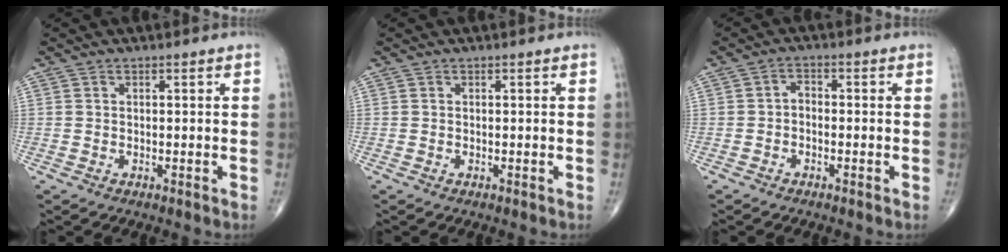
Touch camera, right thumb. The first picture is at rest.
{"total": 0.0}
{"total": 2.0, "force": [-0.8, 1.2, 1.3], "torque": [-0.013, 0.016, -0.022]}